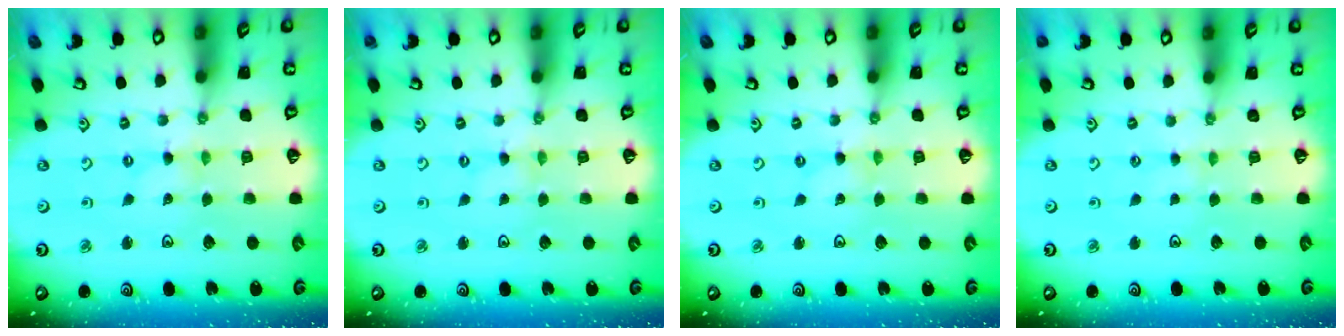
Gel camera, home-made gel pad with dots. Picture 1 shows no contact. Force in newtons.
{"total": 0.0}
{"total": 0.0}
{"total": 0.0}